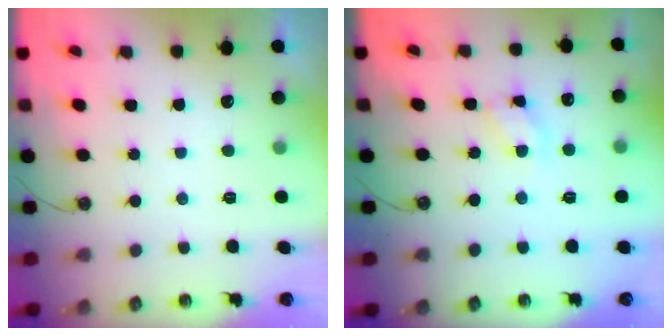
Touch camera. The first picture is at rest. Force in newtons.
{"total": 6.4, "press": 6.4, "slide": 0.5}